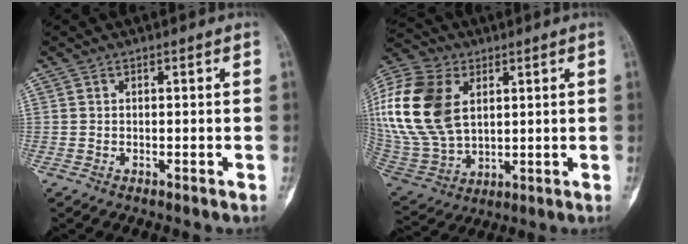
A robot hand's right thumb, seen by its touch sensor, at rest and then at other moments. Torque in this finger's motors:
{"motor_torque": [2.23, 2.30, 1.50, -0.04, 0.33]}